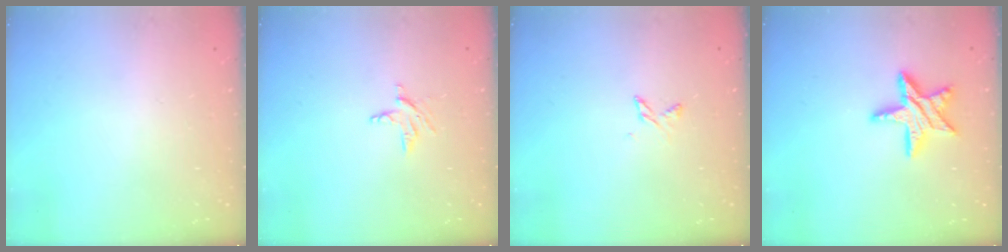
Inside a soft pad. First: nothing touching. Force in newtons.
{"total": 3.6, "press": 3.6, "slide": 0.4}
{"total": 2.5, "press": 2.5, "slide": 0.5}
{"total": 12.5, "press": 12.5, "slide": 1.0}